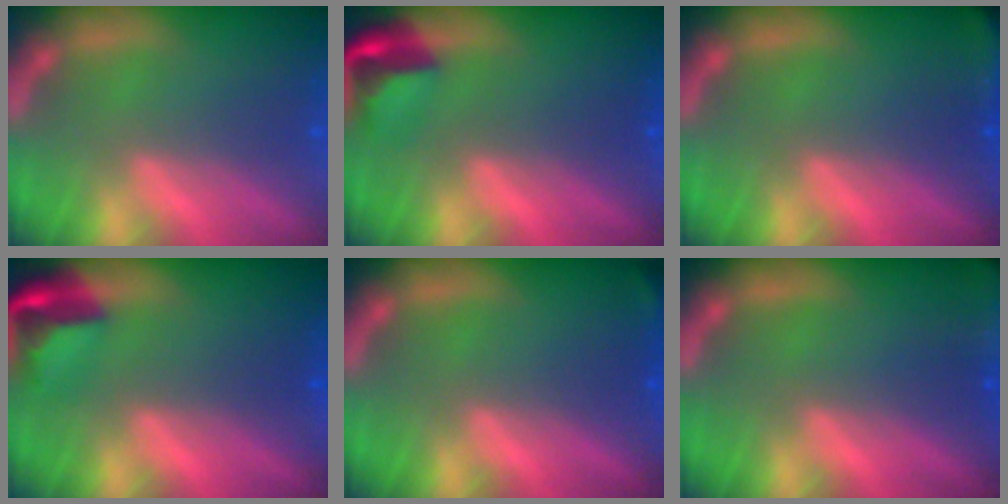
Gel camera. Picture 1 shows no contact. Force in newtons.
{"total": 3.9}
{"total": 5.0}
{"total": 4.4}
{"total": 0.9}
{"total": 9.0}